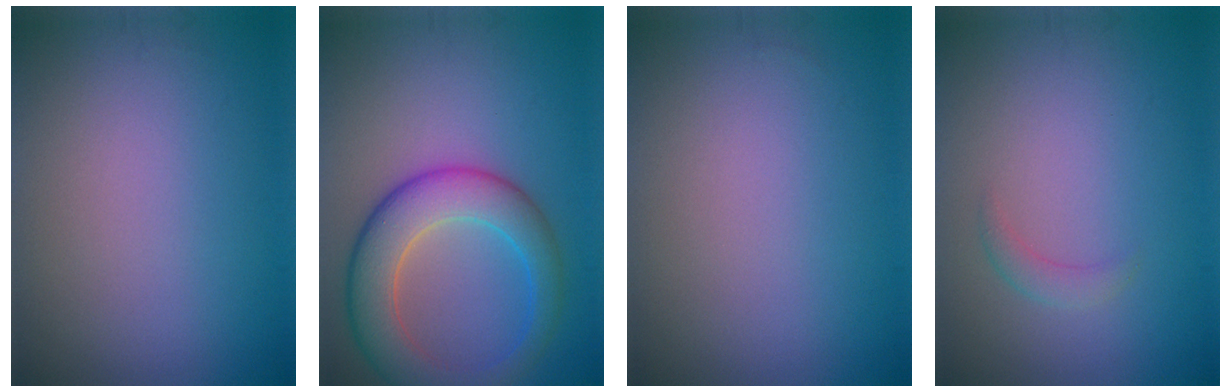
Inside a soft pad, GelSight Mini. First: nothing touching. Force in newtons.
{"total": 7.0, "press": 7.0, "slide": 0.2}
{"total": 0.0}
{"total": 1.2, "press": 1.2, "slide": 0.1}